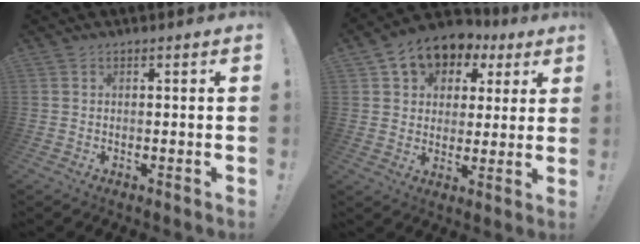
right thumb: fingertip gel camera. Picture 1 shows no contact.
{"total": 9.2, "force": [5.2, 6.9, 3.2], "torque": [-0.058, -0.032, 0.101]}